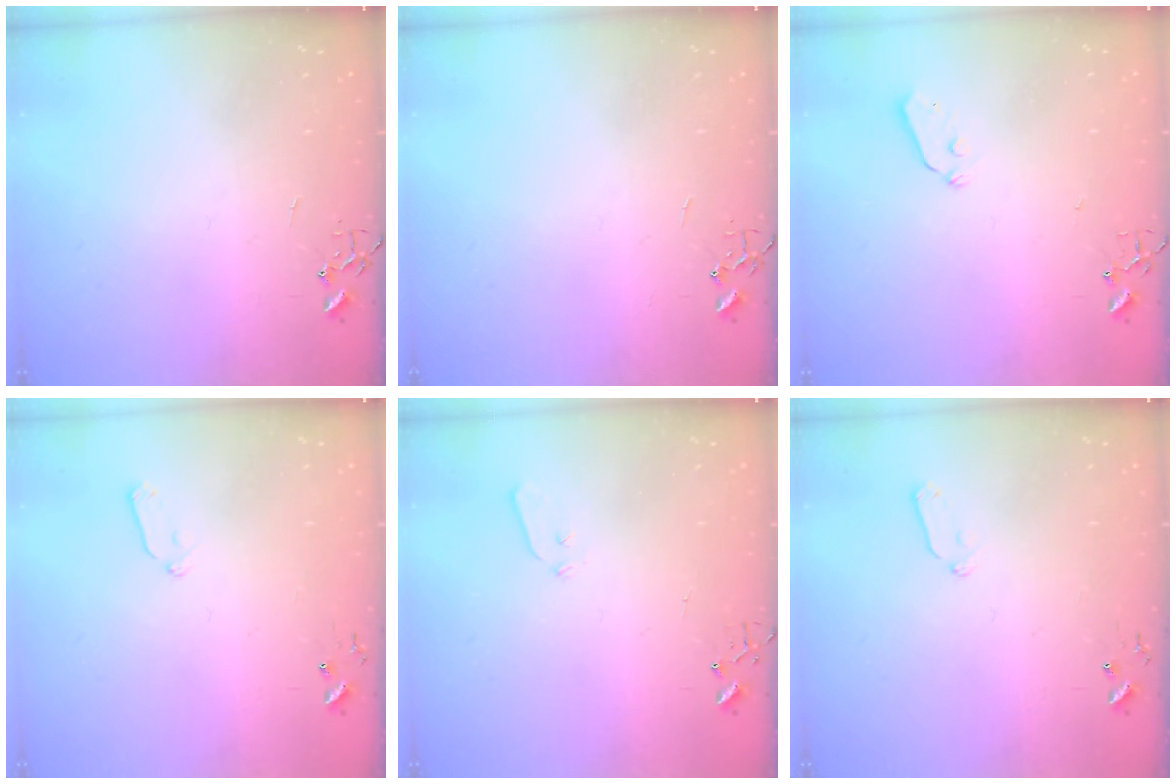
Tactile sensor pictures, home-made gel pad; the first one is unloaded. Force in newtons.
{"total": 0.0}
{"total": 4.3, "press": 4.3, "slide": 0.7}
{"total": 6.0, "press": 5.9, "slide": 1.0}
{"total": 4.0, "press": 3.9, "slide": 0.6}
{"total": 6.0, "press": 5.9, "slide": 1.0}